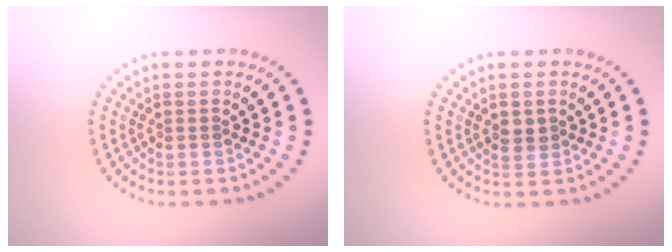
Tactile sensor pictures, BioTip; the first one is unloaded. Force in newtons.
{"total": 1.3, "press": 1.3, "slide": 0.5}